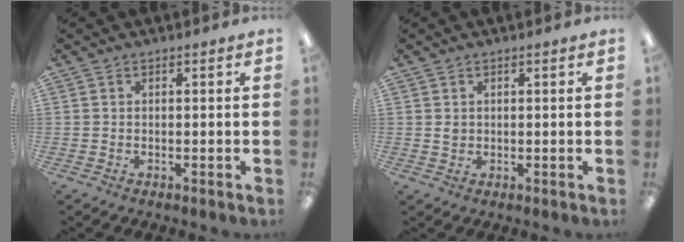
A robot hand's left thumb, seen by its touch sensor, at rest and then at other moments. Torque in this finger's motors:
{"motor_torque": [0.33, 0.26, 0.38, -0.21, -0.01]}